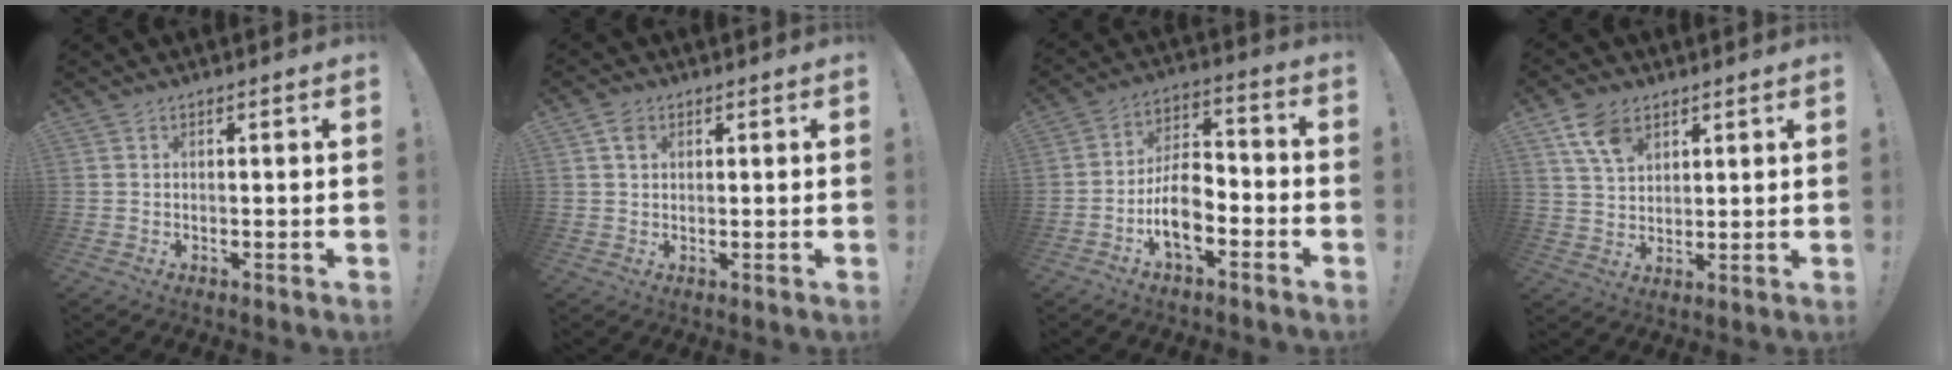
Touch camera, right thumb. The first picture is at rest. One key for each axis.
{"total": 2.7, "fx": 1.2, "fy": 2.0, "fz": 1.3, "tx": -0.019, "ty": 0.001, "tz": 0.021}
{"total": 11.2, "fx": -4.9, "fy": 6.1, "fz": 8.0, "tx": -0.147, "ty": 0.024, "tz": -0.089}
{"total": 8.9, "fx": 5.1, "fy": 5.6, "fz": 4.8, "tx": -0.090, "ty": -0.010, "tz": 0.101}